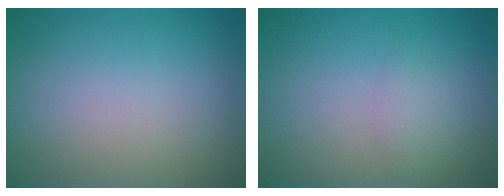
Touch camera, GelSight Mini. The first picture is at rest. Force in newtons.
{"total": 1.3, "press": 1.3, "slide": 0.0}